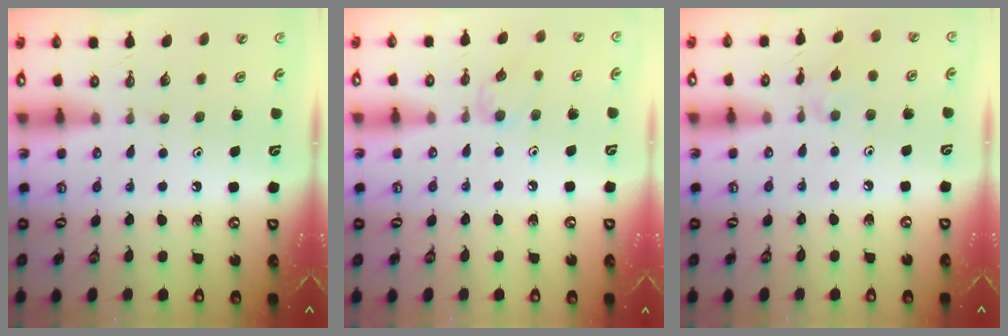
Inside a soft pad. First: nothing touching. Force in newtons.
{"total": 6.3, "press": 6.2, "slide": 0.7}
{"total": 2.3, "press": 2.3, "slide": 0.4}